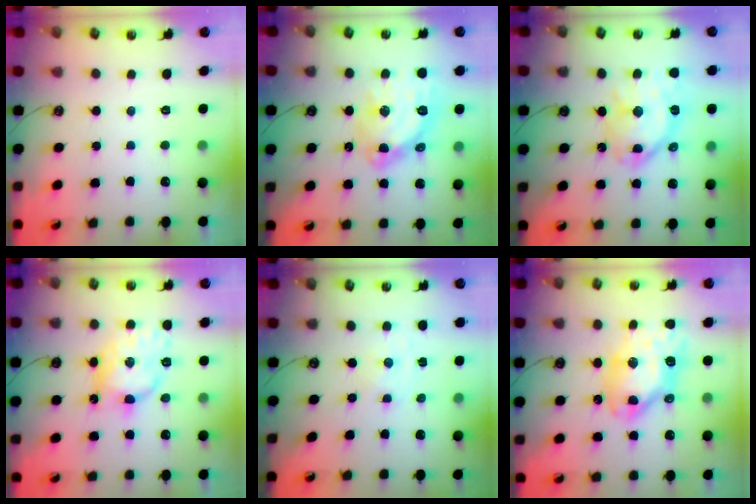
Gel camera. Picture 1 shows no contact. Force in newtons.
{"total": 16.6, "press": 16.5, "slide": 1.5}
{"total": 15.5, "press": 15.4, "slide": 1.7}
{"total": 12.1, "press": 12.1, "slide": 0.8}
{"total": 0.0}
{"total": 14.9, "press": 14.8, "slide": 1.7}